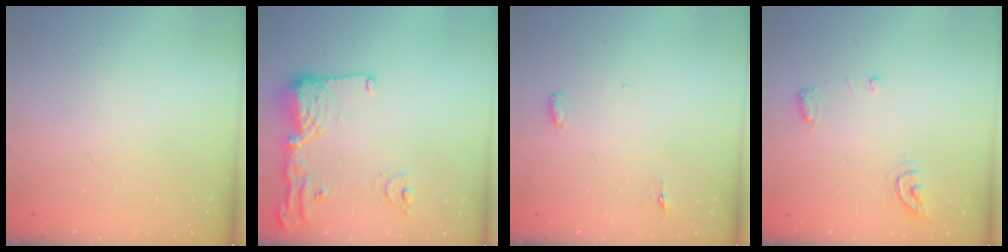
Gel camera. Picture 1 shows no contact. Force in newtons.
{"total": 15.0, "press": 14.9, "slide": 1.6}
{"total": 3.0, "press": 2.8, "slide": 0.9}
{"total": 6.4, "press": 6.4, "slide": 0.6}